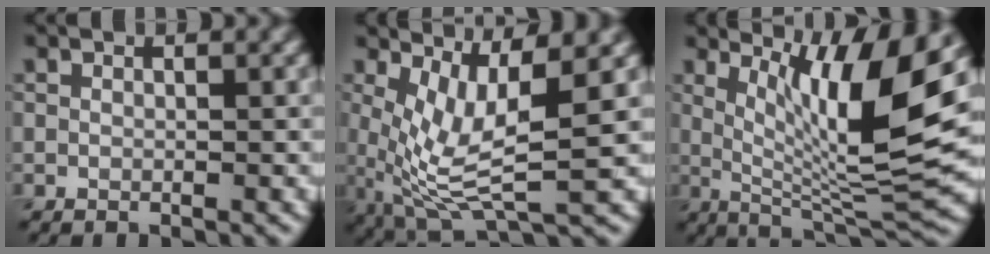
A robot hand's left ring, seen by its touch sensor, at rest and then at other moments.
{"total": 6.7, "force": [0.9, 2.2, 6.3], "torque": [-0.128, -0.014, 0.024]}
{"total": 10.7, "force": [3.4, 2.2, 10.0], "torque": [-0.157, -0.015, 0.066]}